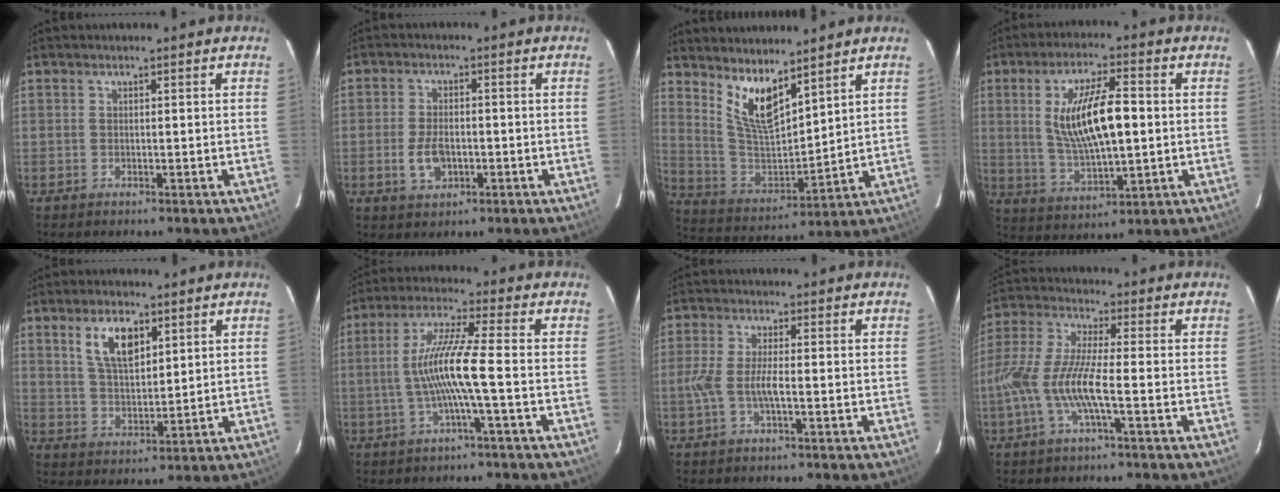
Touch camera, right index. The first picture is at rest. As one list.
[{"total": 5.5, "force": [-1.6, 3.3, 4.1], "torque": [-0.089, -0.001, -0.024]}, {"total": 10.5, "force": [7.2, 3.2, 7.0], "torque": [-0.133, -0.015, 0.151]}, {"total": 13.5, "force": [1.3, 4.3, 12.7], "torque": [-0.239, -0.001, 0.035]}, {"total": 8.3, "force": [4.1, 3.8, 6.1], "torque": [-0.113, 0.007, 0.083]}, {"total": 9.9, "force": [-1.9, -0.8, 9.7], "torque": [-0.191, 0.004, -0.035]}, {"total": 5.3, "force": [-1.4, 0.8, 5.1], "torque": [-0.108, -0.001, -0.027]}, {"total": 11.2, "force": [-3.3, 1.4, 10.7], "torque": [-0.229, -0.005, -0.065]}]